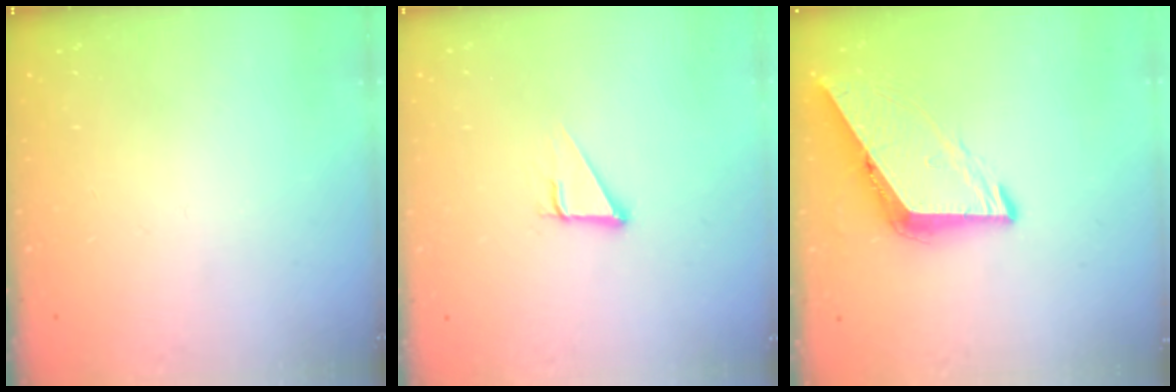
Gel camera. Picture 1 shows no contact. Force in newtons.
{"total": 3.0, "press": 3.0, "slide": 0.1}
{"total": 7.9, "press": 7.9, "slide": 0.4}